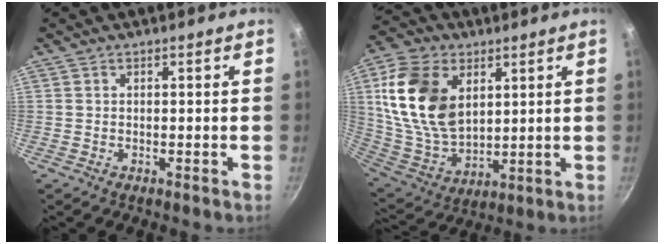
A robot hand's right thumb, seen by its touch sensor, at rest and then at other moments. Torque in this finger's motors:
{"motor_torque": [0.19, 0.56, 1.73, 0.30, 0.57]}